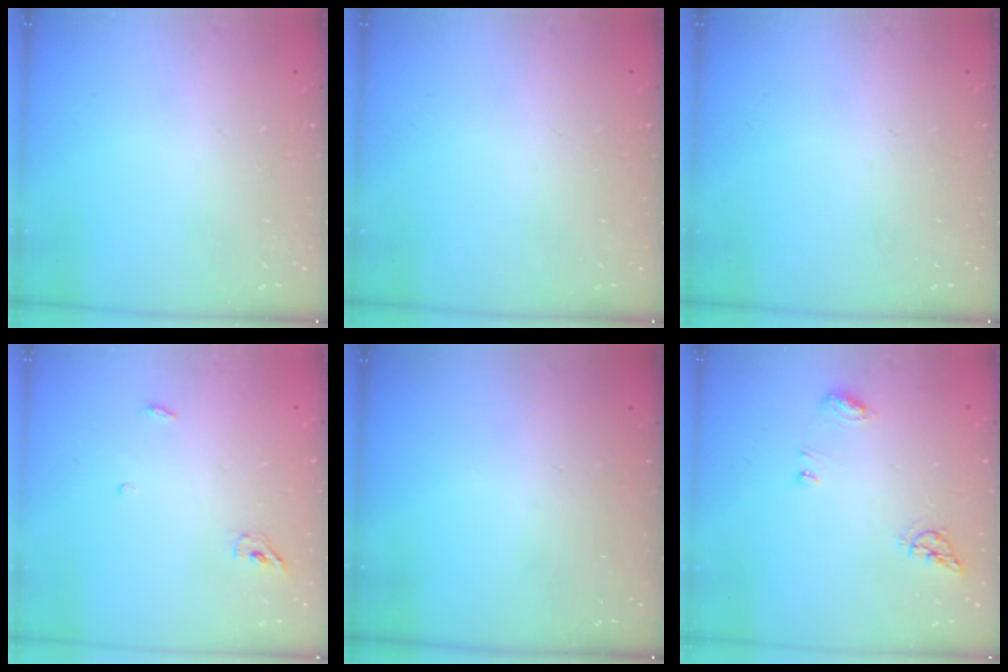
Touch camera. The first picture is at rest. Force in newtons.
{"total": 0.0}
{"total": 0.0}
{"total": 3.8, "press": 3.6, "slide": 1.3}
{"total": 0.0}
{"total": 6.6, "press": 6.5, "slide": 0.6}